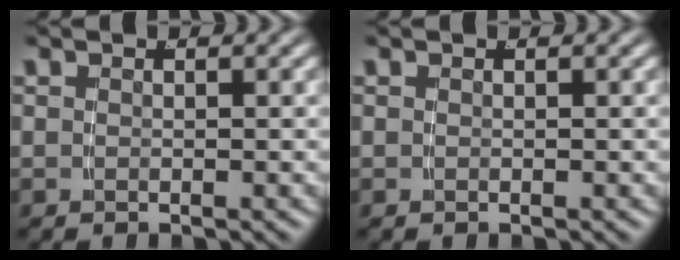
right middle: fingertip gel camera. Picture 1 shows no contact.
{"total": 0.0}